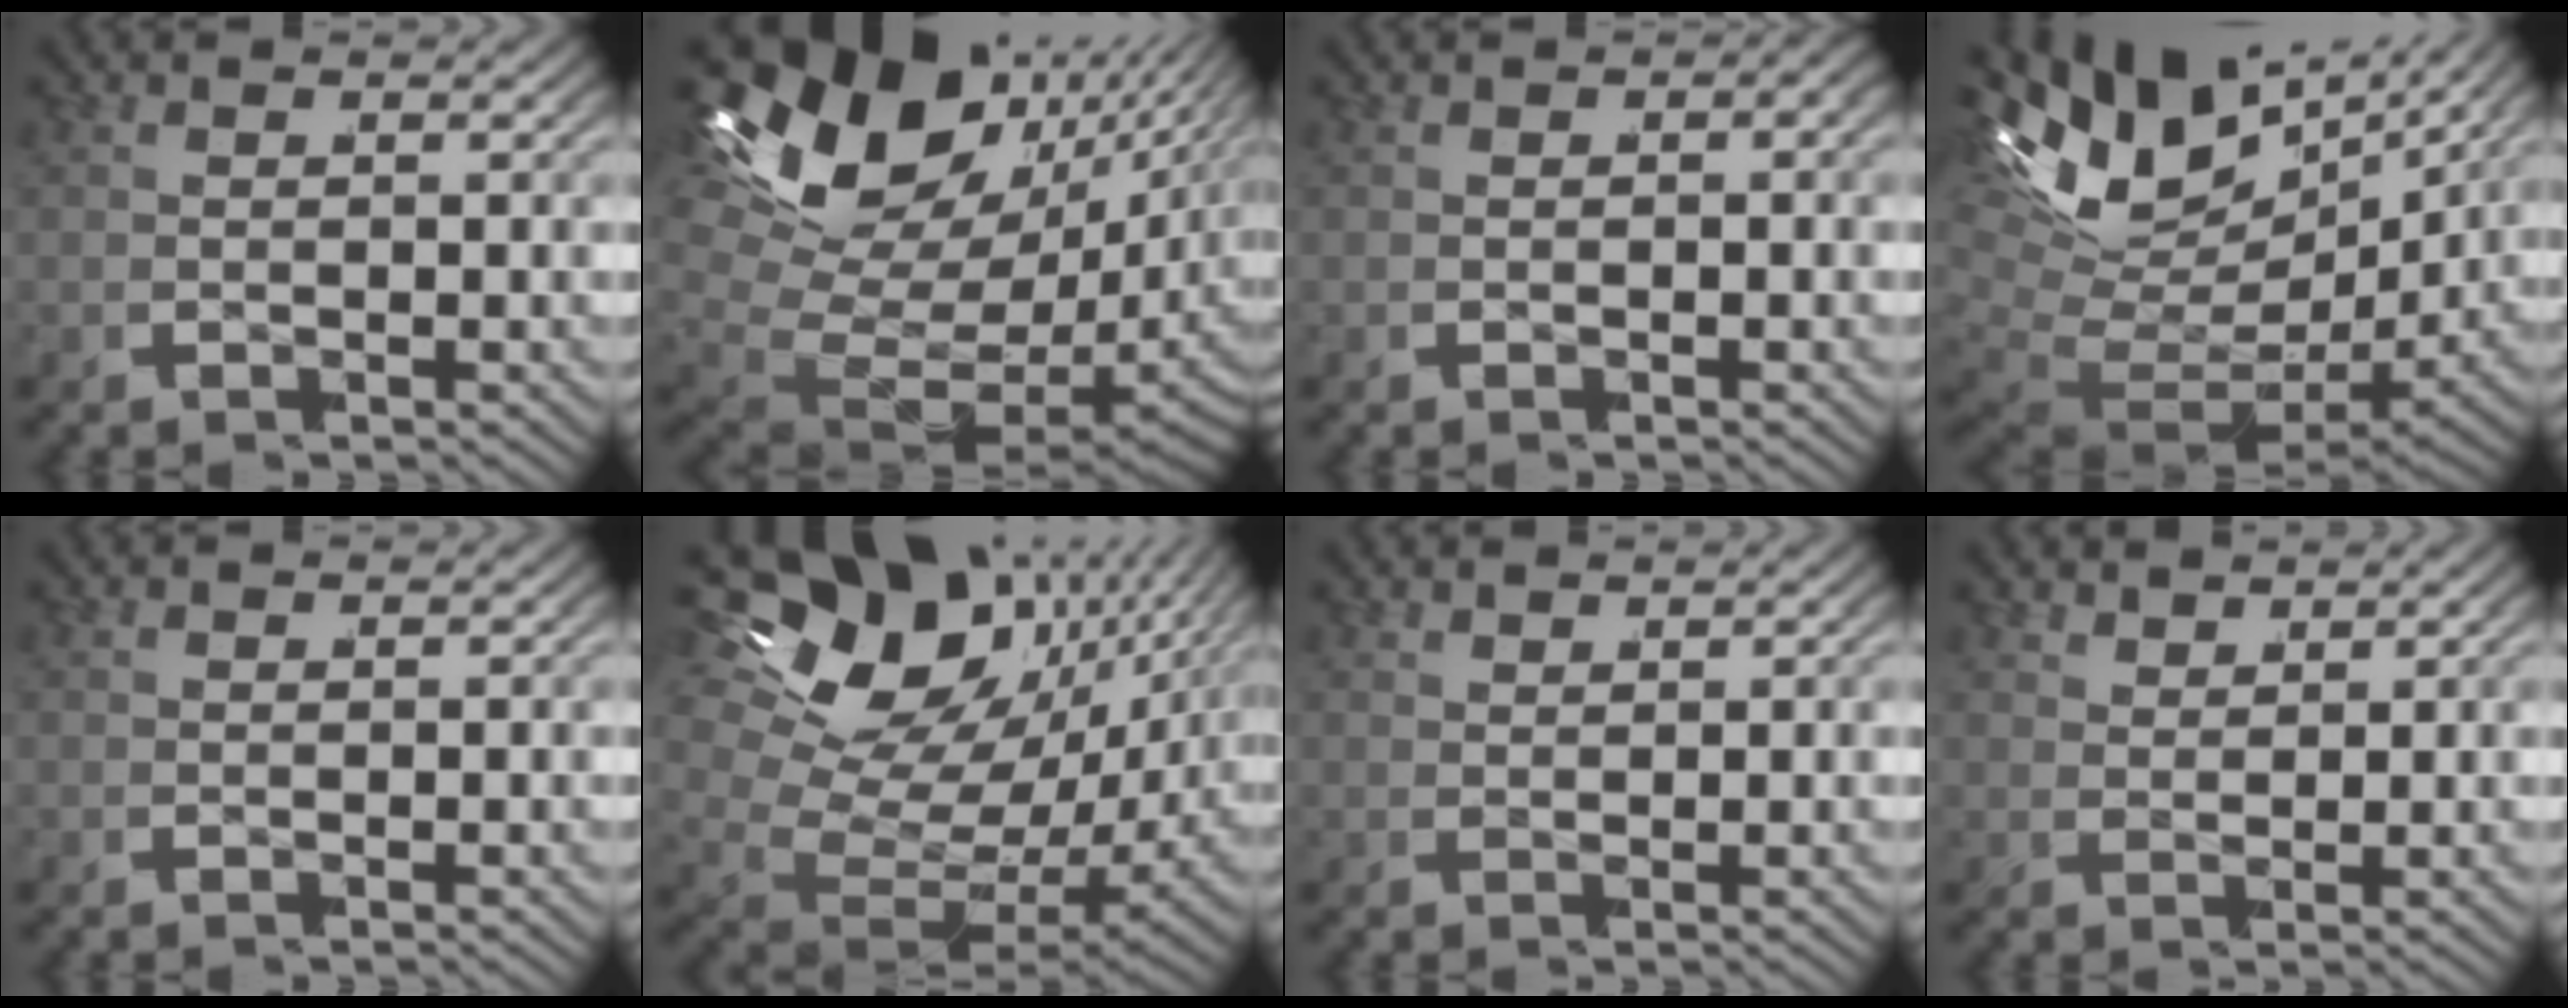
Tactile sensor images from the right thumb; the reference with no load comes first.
{"total": 16.8, "force": [-0.4, 11.7, 12.1], "torque": [-0.241, -0.052, 0.012]}
{"total": 1.4, "force": [0.0, 0.8, 1.1], "torque": [-0.003, 0.004, -0.003]}
{"total": 11.8, "force": [0.5, 8.0, 8.7], "torque": [-0.199, -0.053, 0.026]}
{"total": 0.0}
{"total": 15.4, "force": [2.2, 10.9, 10.7], "torque": [-0.192, -0.019, 0.028]}
{"total": 1.5, "force": [1.3, -0.5, -0.5], "torque": [0.014, 0.005, 0.026]}
{"total": 2.0, "force": [1.9, -0.3, -0.5], "torque": [0.013, 0.006, 0.037]}